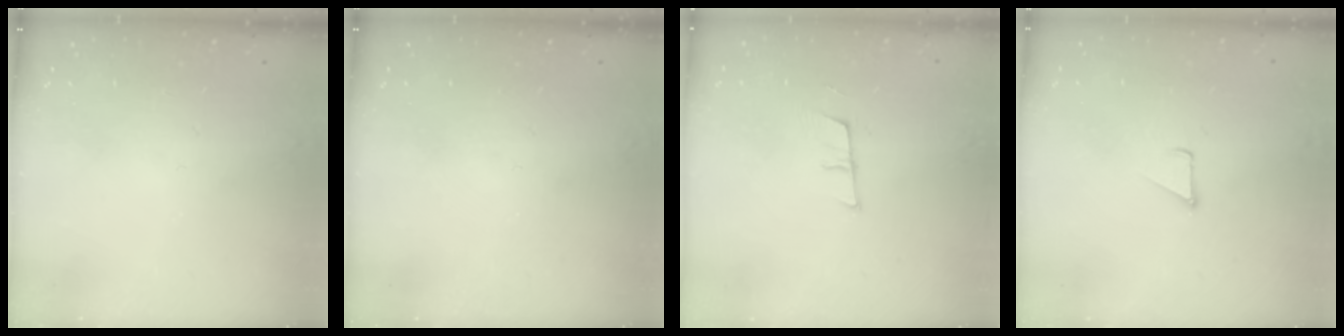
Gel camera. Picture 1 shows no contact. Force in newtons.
{"total": 0.0}
{"total": 6.0, "press": 5.4, "slide": 2.5}
{"total": 2.3, "press": 2.3, "slide": 0.2}